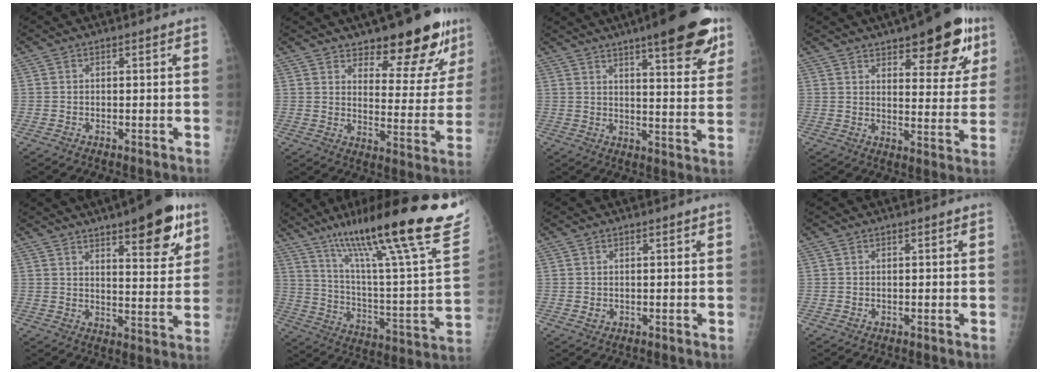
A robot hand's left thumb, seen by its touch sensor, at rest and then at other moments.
{"total": 15.8, "force": [11.1, 6.1, 9.5], "torque": [-0.069, -0.080, 0.155]}
{"total": 18.3, "force": [11.7, 4.0, 13.4], "torque": [-0.156, -0.044, 0.156]}
{"total": 16.3, "force": [9.4, 6.0, 11.9], "torque": [-0.117, -0.035, 0.130]}
{"total": 14.2, "force": [8.4, 4.1, 10.7], "torque": [-0.116, -0.041, 0.118]}
{"total": 33.6, "force": [22.5, 5.1, 24.5], "torque": [-0.340, -0.065, 0.341]}
{"total": 0.9, "force": [0.3, 0.5, 0.6], "torque": [-0.007, -0.003, 0.011]}
{"total": 0.0}